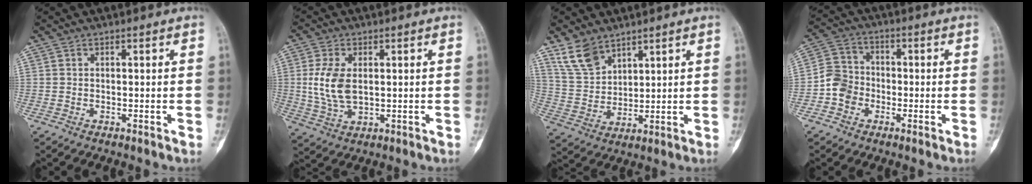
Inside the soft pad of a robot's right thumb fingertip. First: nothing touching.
{"total": 8.4, "force": [0.9, 4.9, 6.8], "torque": [-0.144, -0.007, 0.025]}
{"total": 8.4, "force": [6.1, 4.6, 3.5], "torque": [-0.057, -0.025, 0.133]}
{"total": 6.7, "force": [-2.1, 5.9, 2.3], "torque": [-0.019, 0.025, -0.051]}